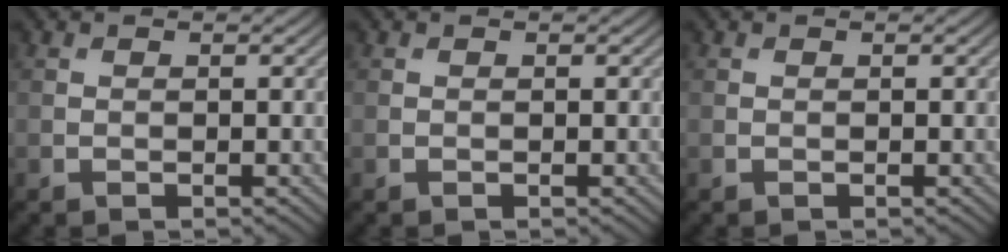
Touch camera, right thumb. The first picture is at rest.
{"total": 0.0}
{"total": 0.0}